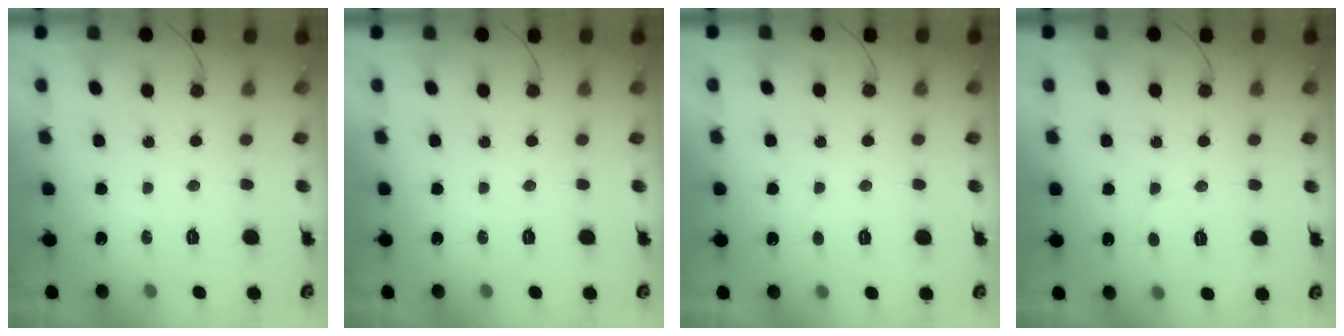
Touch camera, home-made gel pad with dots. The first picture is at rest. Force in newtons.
{"total": 0.0}
{"total": 2.8, "press": 2.8, "slide": 0.3}
{"total": 3.5, "press": 3.5, "slide": 0.3}